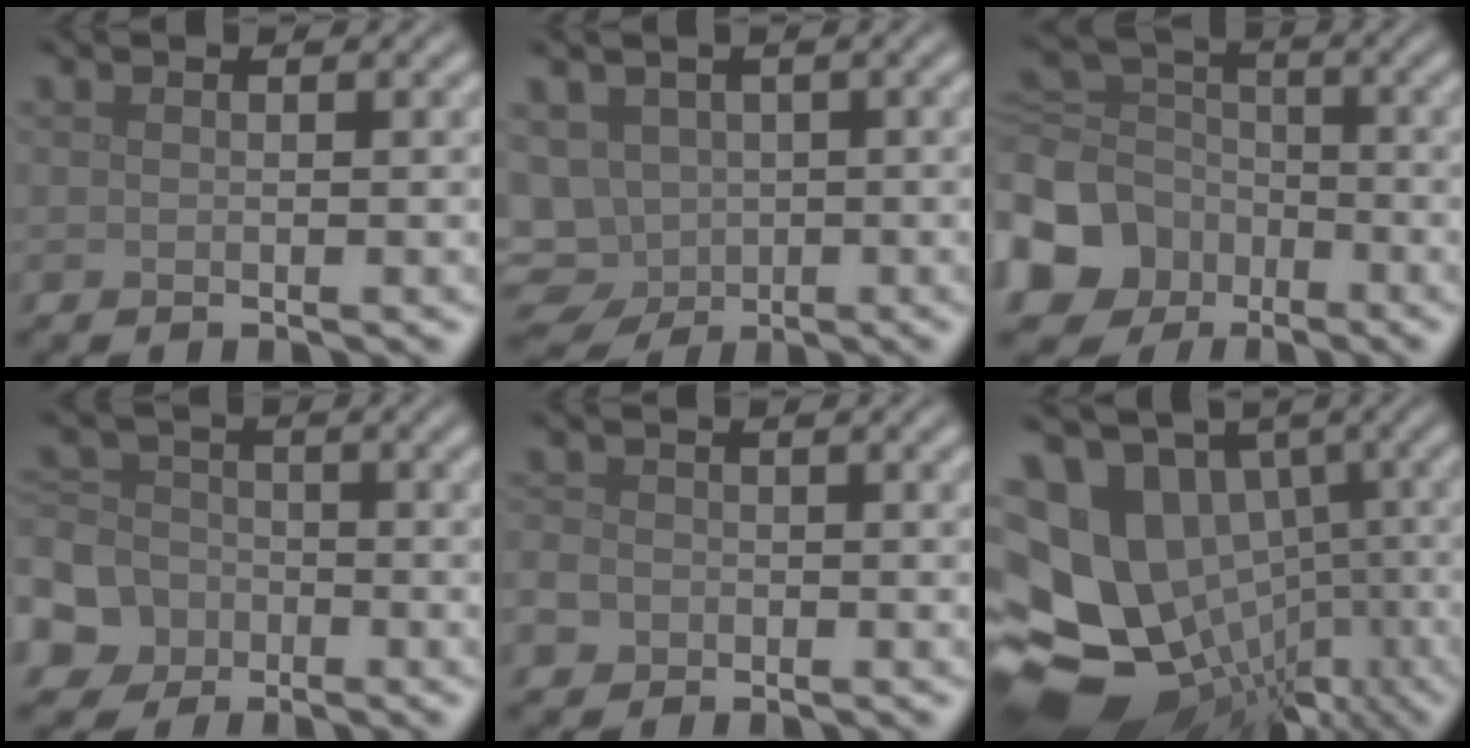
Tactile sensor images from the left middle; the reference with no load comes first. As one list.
[{"total": 8.5, "force": [-2.2, 7.4, 3.7], "torque": [-0.074, -0.017, -0.044]}, {"total": 8.5, "force": [-3.2, 7.3, 3.0], "torque": [-0.089, -0.008, -0.077]}, {"total": 8.7, "force": [-4.4, 7.2, 2.3], "torque": [-0.060, -0.026, -0.099]}, {"total": 2.9, "force": [-1.5, 2.3, 0.9], "torque": [-0.013, -0.002, -0.033]}, {"total": 16.5, "force": [-2.3, 13.2, 9.7], "torque": [-0.184, -0.014, -0.005]}]